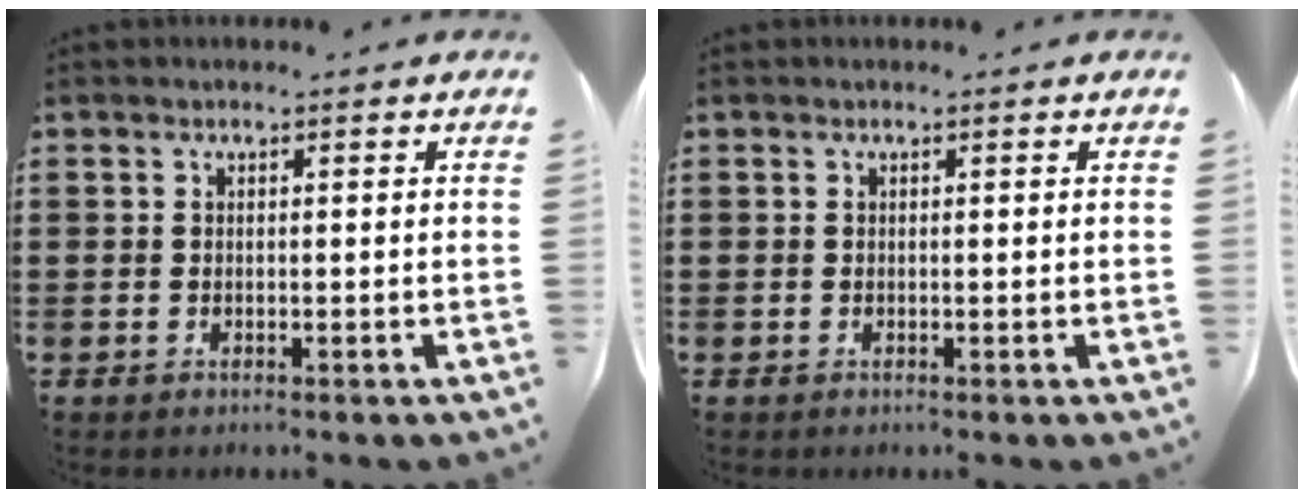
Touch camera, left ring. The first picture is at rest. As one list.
[{"total": 0.0}]